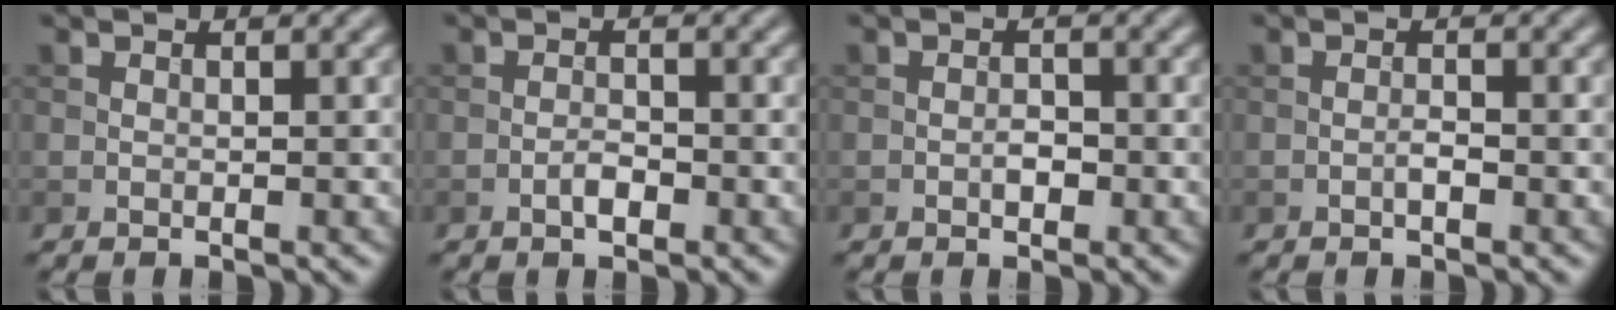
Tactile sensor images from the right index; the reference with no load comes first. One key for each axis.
{"total": 1.5, "fx": -0.8, "fy": 0.6, "fz": 1.1, "tx": -0.021, "ty": 0.002, "tz": -0.016}
{"total": 1.2, "fx": -0.4, "fy": 0.7, "fz": 0.8, "tx": -0.013, "ty": 0.002, "tz": -0.009}
{"total": 0.9, "fx": -0.5, "fy": 0.2, "fz": 0.8, "tx": -0.014, "ty": 0.002, "tz": -0.009}